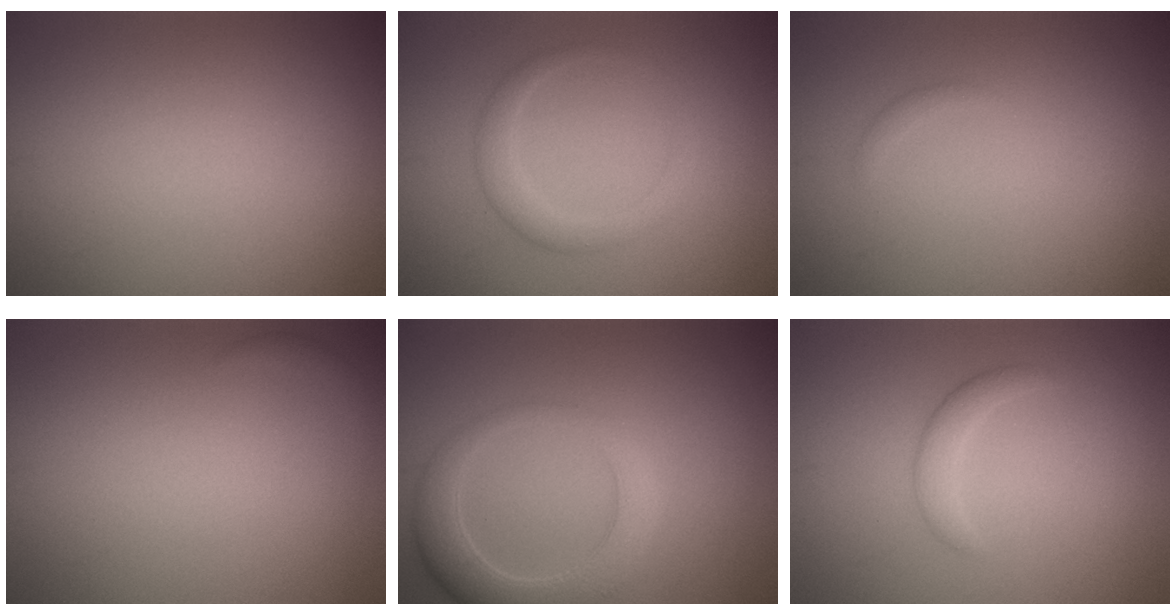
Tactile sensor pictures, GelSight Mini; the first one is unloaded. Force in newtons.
{"total": 2.3, "press": 2.3, "slide": 0.2}
{"total": 0.6, "press": 0.5, "slide": 0.1}
{"total": 0.9, "press": 0.9, "slide": 0.1}
{"total": 4.3, "press": 4.3, "slide": 0.3}
{"total": 1.6, "press": 1.6, "slide": 0.1}